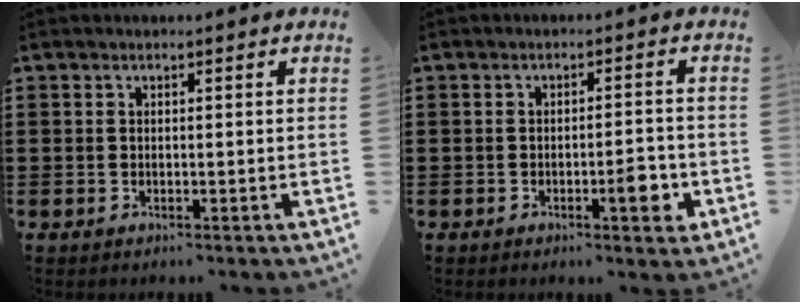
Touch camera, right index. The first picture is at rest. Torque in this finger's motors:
{"motor_torque": [0.88, -0.44, 0.25, 0.08]}